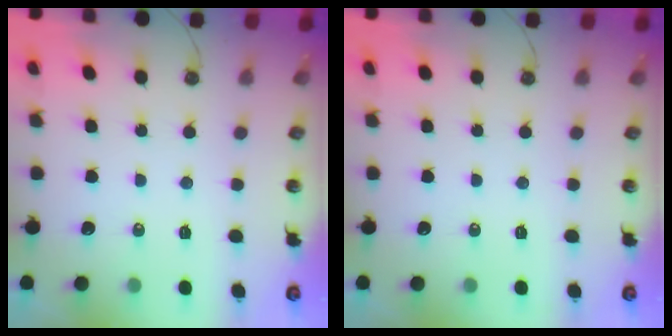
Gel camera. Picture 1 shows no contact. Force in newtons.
{"total": 0.0}